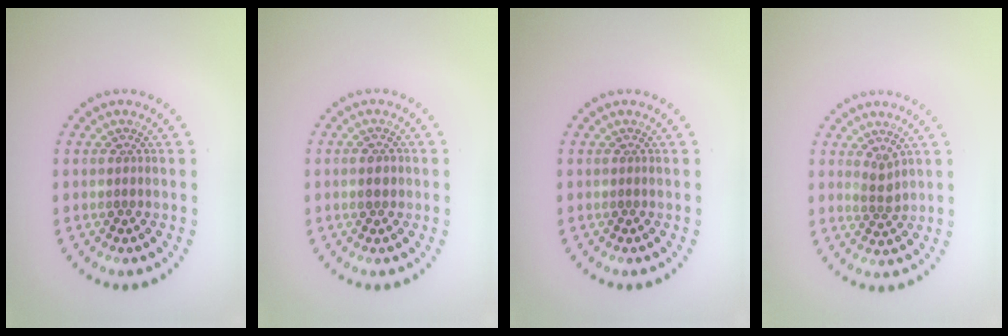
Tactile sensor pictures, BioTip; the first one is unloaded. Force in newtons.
{"total": 1.0, "press": 1.0, "slide": 0.0}
{"total": 0.0}
{"total": 1.6, "press": 1.2, "slide": 1.1}